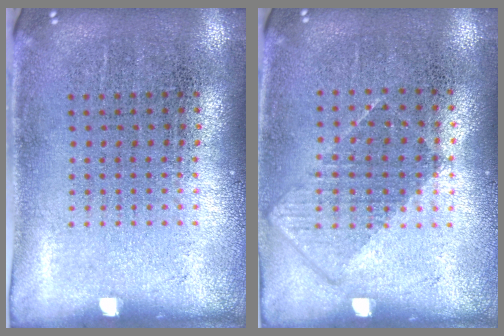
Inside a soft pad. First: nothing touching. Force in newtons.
{"total": 0.8, "press": 0.7, "slide": 0.4}